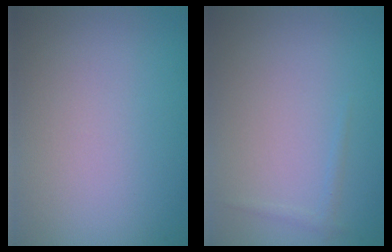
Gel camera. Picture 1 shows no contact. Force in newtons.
{"total": 0.6, "press": 0.6, "slide": 0.1}